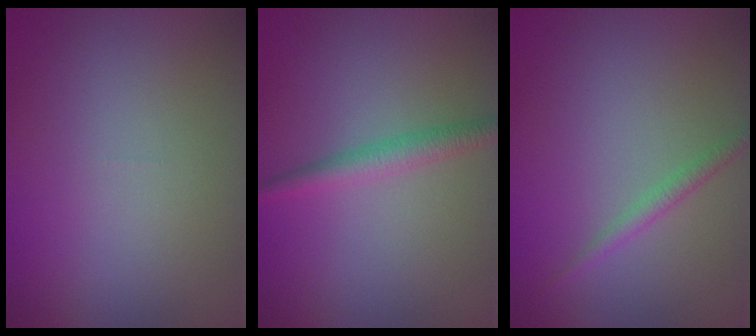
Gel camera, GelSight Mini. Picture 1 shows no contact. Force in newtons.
{"total": 2.2, "press": 2.2, "slide": 0.0}
{"total": 1.4, "press": 1.4, "slide": 0.0}